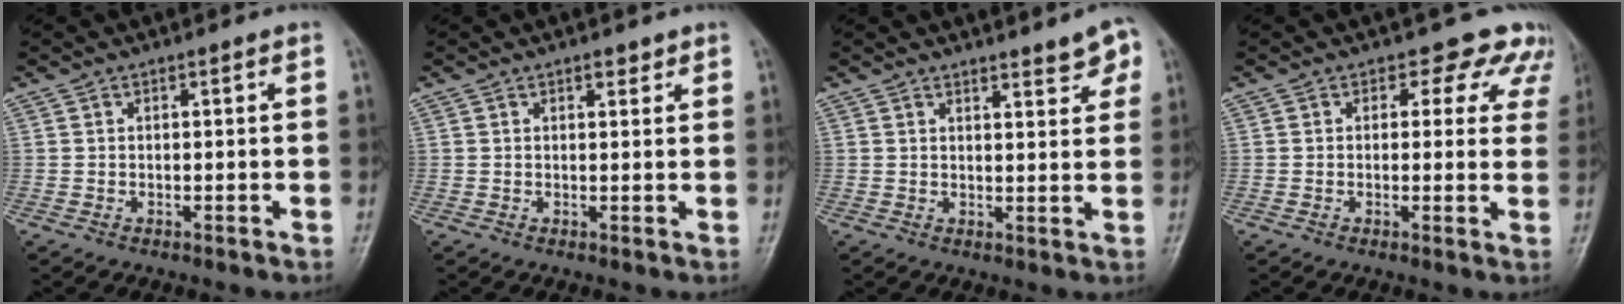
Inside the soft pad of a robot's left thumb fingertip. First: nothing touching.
{"total": 1.5, "force": [1.1, 0.7, 0.8], "torque": [-0.004, -0.005, 0.013]}
{"total": 4.6, "force": [3.2, 1.4, 3.0], "torque": [-0.021, -0.019, 0.039]}
{"total": 7.5, "force": [5.7, 4.7, 1.3], "torque": [0.036, -0.020, 0.039]}